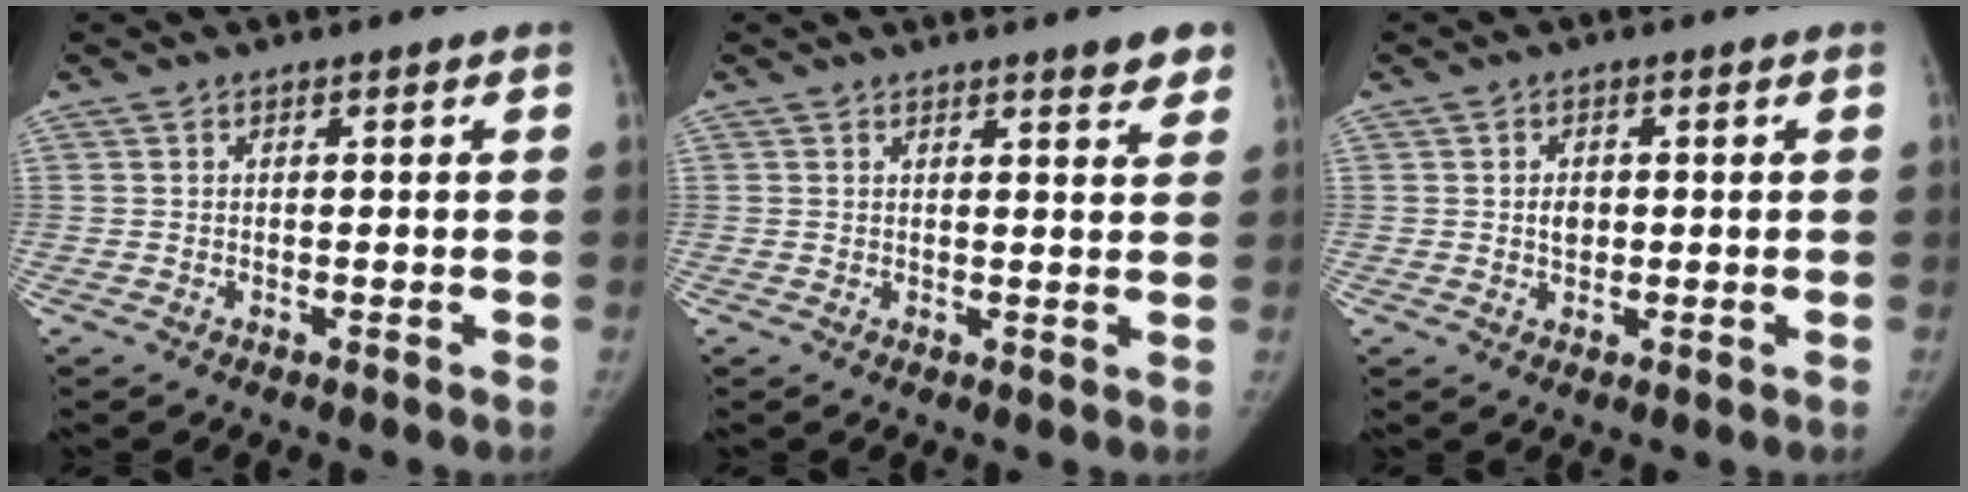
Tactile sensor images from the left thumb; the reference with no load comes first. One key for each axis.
{"total": 4.2, "fx": 3.0, "fy": 1.1, "fz": 2.7, "tx": -0.018, "ty": -0.015, "tz": 0.034}
{"total": 2.8, "fx": 0.3, "fy": 2.2, "fz": 1.8, "tx": -0.017, "ty": 0.001, "tz": 0.005}